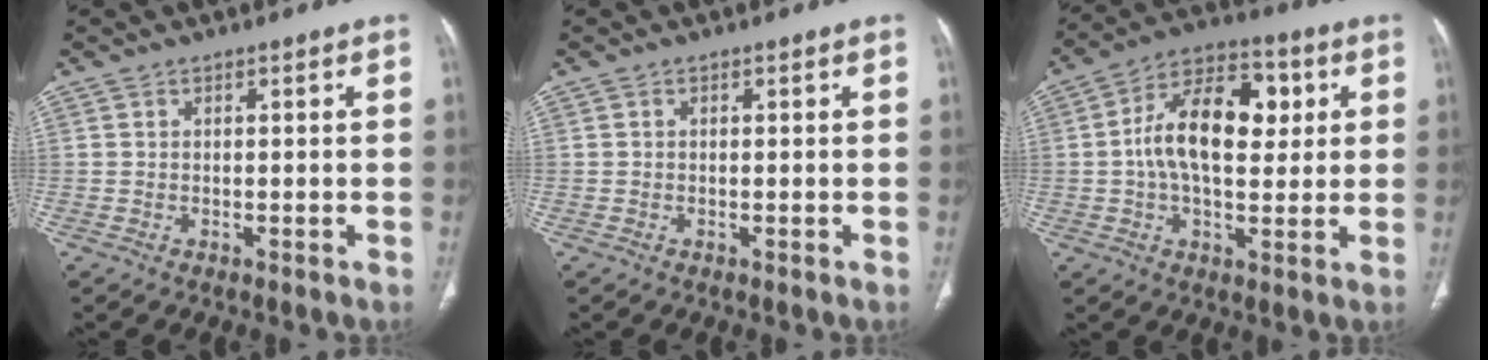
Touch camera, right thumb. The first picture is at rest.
{"total": 0.0}
{"total": 16.2, "force": [2.3, 9.2, 13.1], "torque": [-0.199, 0.018, 0.031]}